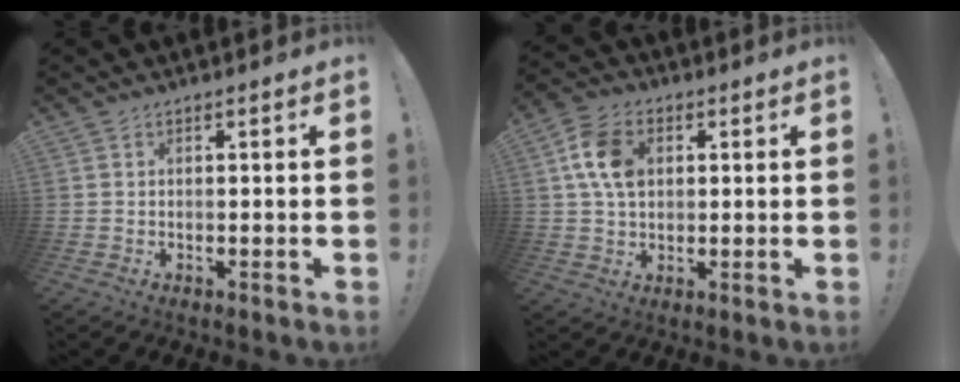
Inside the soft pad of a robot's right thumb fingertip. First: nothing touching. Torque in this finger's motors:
{"motor_torque": [0.69, 0.72, 0.77, -0.84, 0.03]}